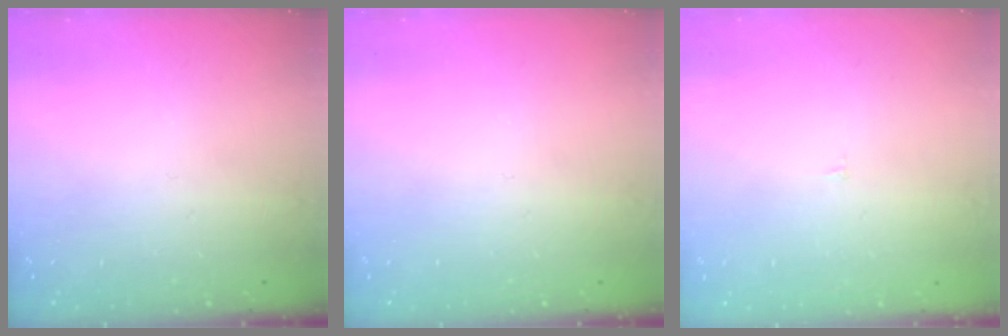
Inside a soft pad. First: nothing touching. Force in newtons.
{"total": 0.0}
{"total": 1.6, "press": 1.6, "slide": 0.1}